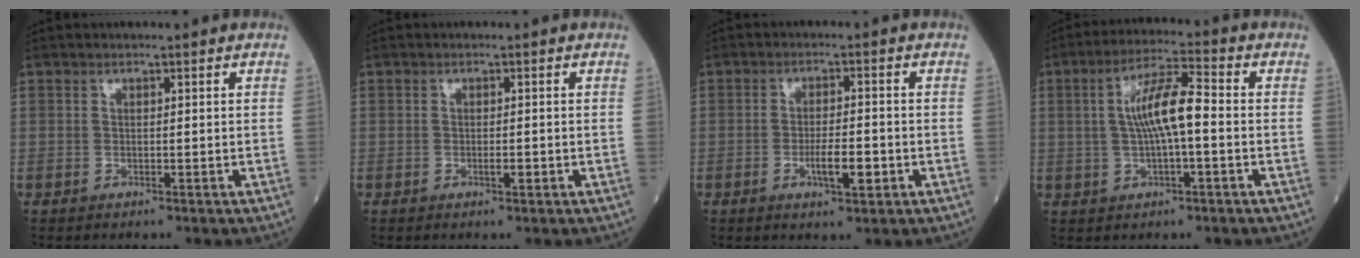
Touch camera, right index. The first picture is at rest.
{"total": 1.2, "force": [-0.4, 0.2, 1.1], "torque": [-0.021, -0.001, -0.007]}
{"total": 4.8, "force": [-1.6, 0.9, 4.4], "torque": [-0.077, -0.001, -0.025]}
{"total": 8.0, "force": [0.1, 1.2, 7.9], "torque": [-0.149, 0.016, 0.000]}